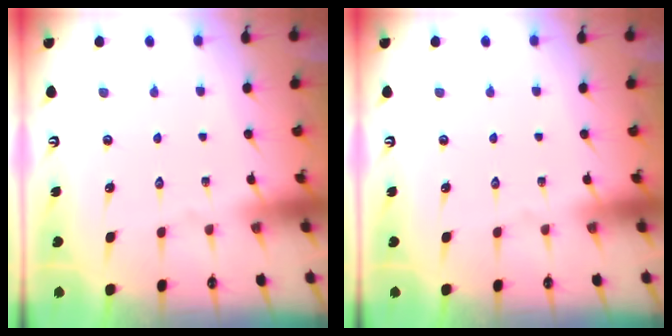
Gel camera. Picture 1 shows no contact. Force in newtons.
{"total": 0.0}